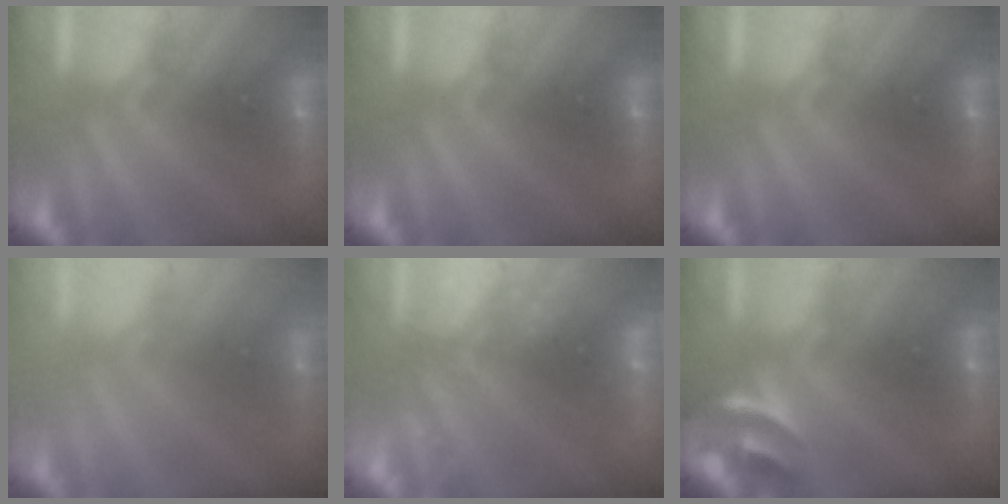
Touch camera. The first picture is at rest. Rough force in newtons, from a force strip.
{"total": 0.0}
{"total": 0.0}
{"total": 2.8}
{"total": 2.5}
{"total": 2.9}